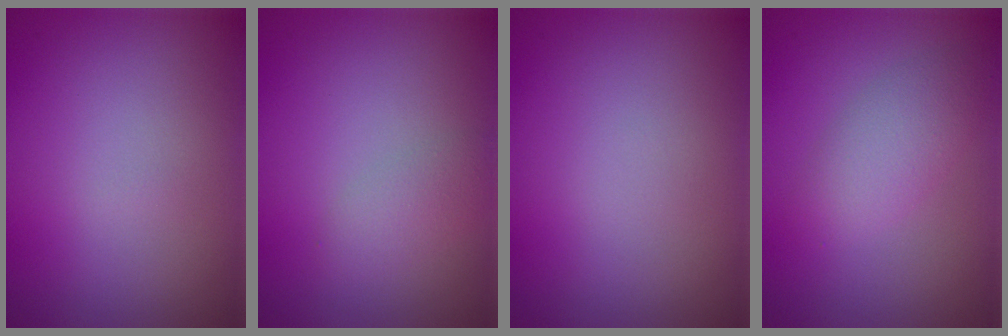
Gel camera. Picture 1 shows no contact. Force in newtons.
{"total": 1.7, "press": 1.7, "slide": 0.1}
{"total": 0.0}
{"total": 2.7, "press": 2.7, "slide": 0.0}